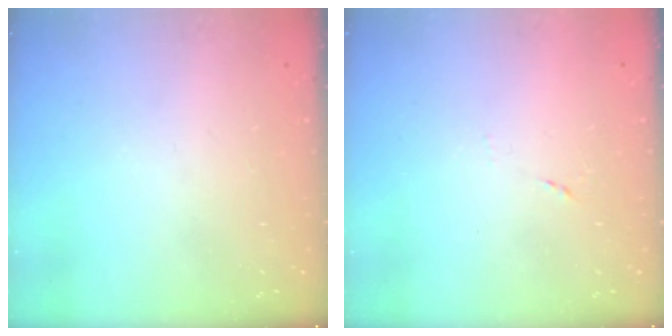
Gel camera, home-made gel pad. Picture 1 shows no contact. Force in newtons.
{"total": 4.9, "press": 4.7, "slide": 1.1}